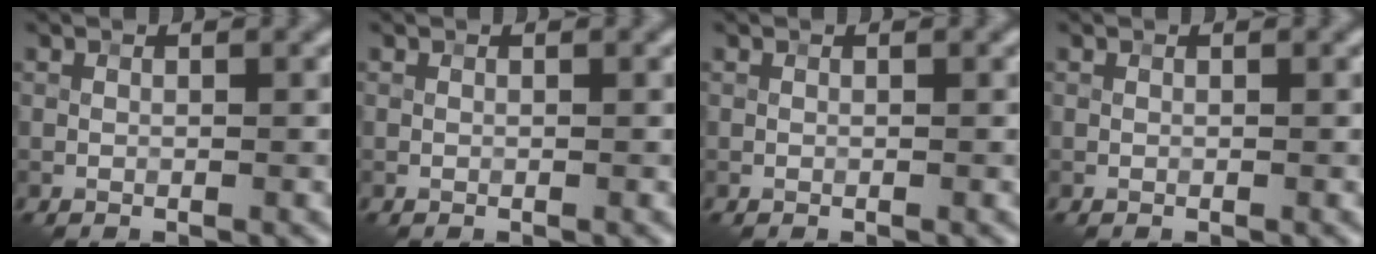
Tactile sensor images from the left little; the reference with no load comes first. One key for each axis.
{"total": 0.0}
{"total": 0.0}
{"total": 0.0}